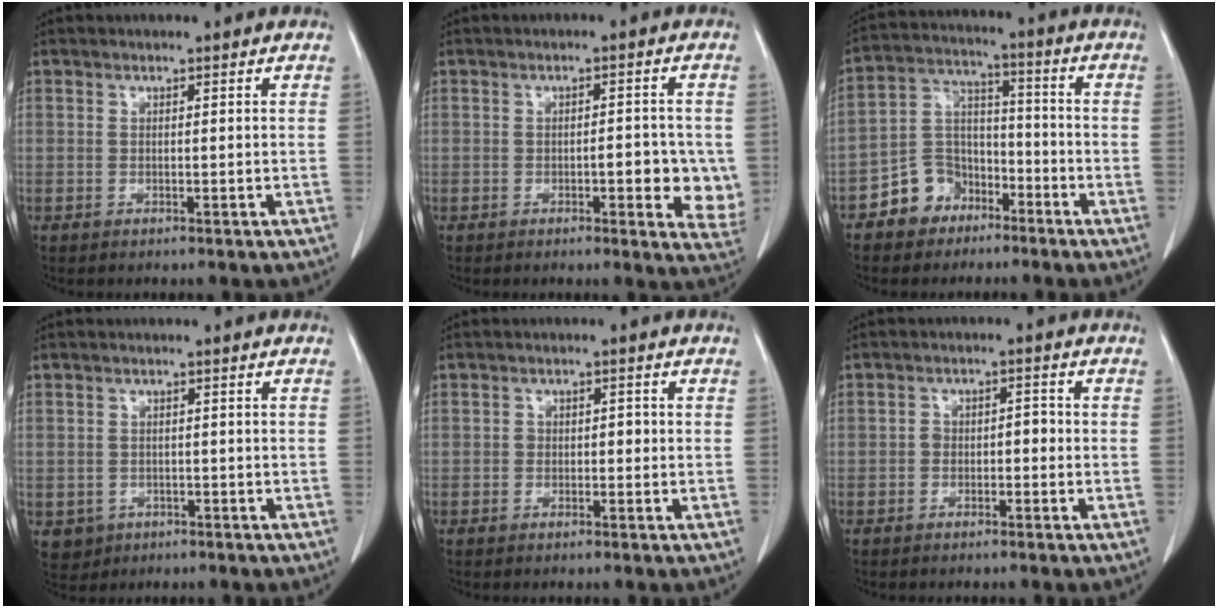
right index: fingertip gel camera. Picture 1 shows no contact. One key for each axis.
{"total": 6.7, "fx": -1.1, "fy": 2.1, "fz": 6.3, "tx": -0.067, "ty": -0.004, "tz": -0.014}
{"total": 8.6, "fx": -5.4, "fy": 6.3, "fz": 2.0, "tx": -0.046, "ty": 0.026, "tz": -0.095}
{"total": 3.2, "fx": -1.1, "fy": 2.9, "fz": 0.5, "tx": -0.006, "ty": 0.005, "tz": -0.012}
{"total": 1.4, "fx": -0.2, "fy": 1.0, "fz": 1.0, "tx": -0.007, "ty": 0.007, "tz": 0.000}
{"total": 2.4, "fx": -0.7, "fy": 1.4, "fz": 1.8, "tx": -0.021, "ty": 0.018, "tz": -0.009}